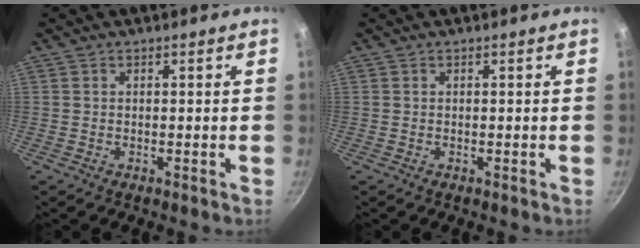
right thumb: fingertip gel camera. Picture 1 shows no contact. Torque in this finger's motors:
{"motor_torque": [-0.11, 0.11, -0.17, 0.11, 0.00]}